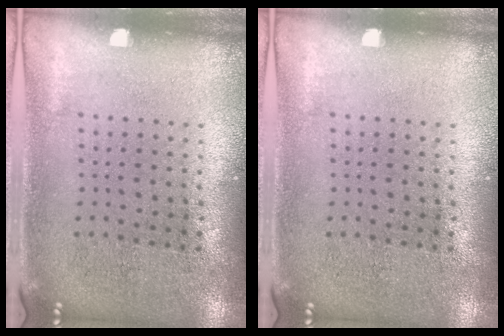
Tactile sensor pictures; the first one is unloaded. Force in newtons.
{"total": 0.0}